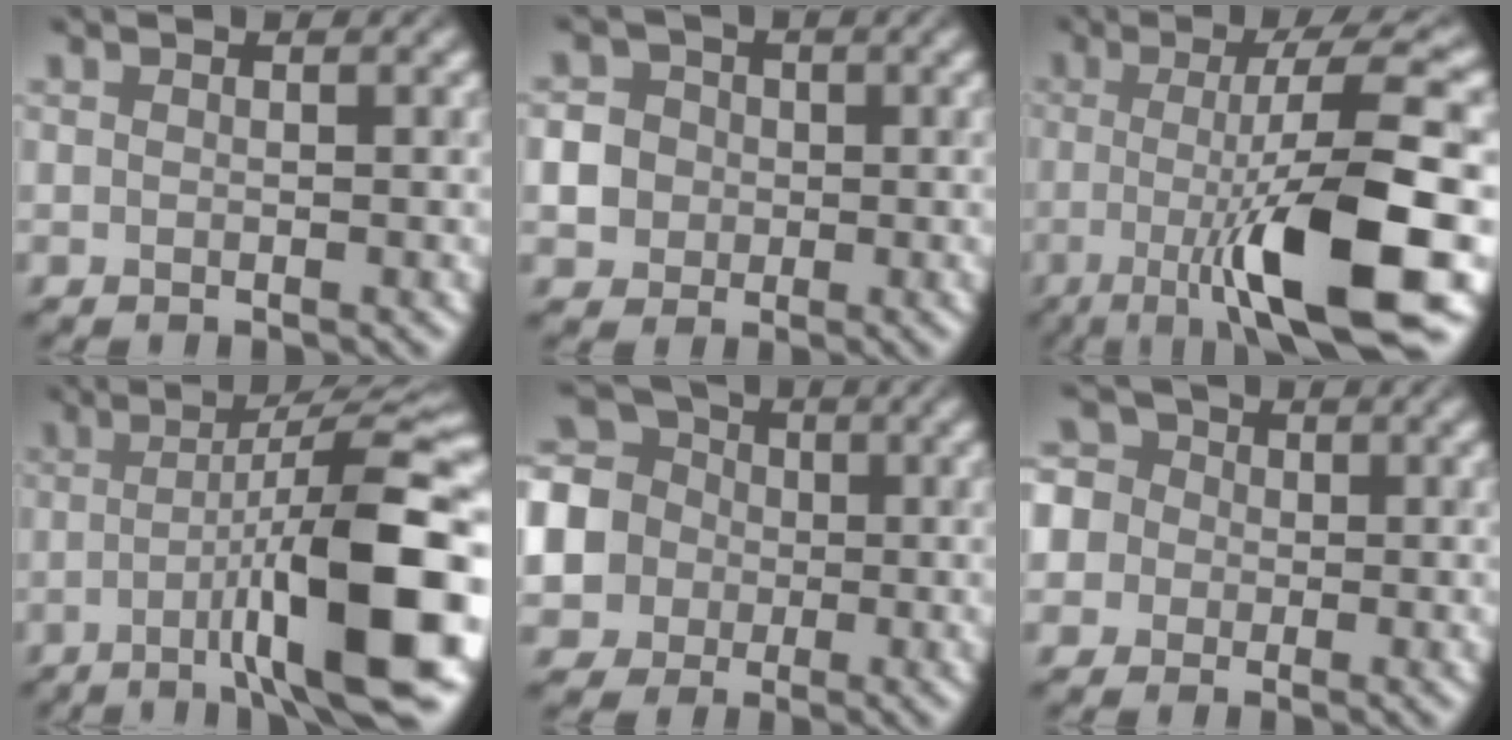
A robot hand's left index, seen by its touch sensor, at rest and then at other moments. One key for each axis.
{"total": 5.8, "fx": -0.8, "fy": 5.5, "fz": 1.7, "tx": -0.023, "ty": 0.014, "tz": -0.035}
{"total": 12.4, "fx": -2.8, "fy": 2.3, "fz": 11.9, "tx": -0.166, "ty": 0.001, "tz": -0.050}
{"total": 12.8, "fx": -3.1, "fy": 2.2, "fz": 12.3, "tx": -0.172, "ty": 0.010, "tz": -0.044}
{"total": 8.4, "fx": -0.4, "fy": 7.9, "fz": 2.8, "tx": -0.093, "ty": 0.016, "tz": -0.038}
{"total": 6.4, "fx": -0.6, "fy": 6.2, "fz": 1.7, "tx": -0.038, "ty": 0.033, "tz": -0.050}